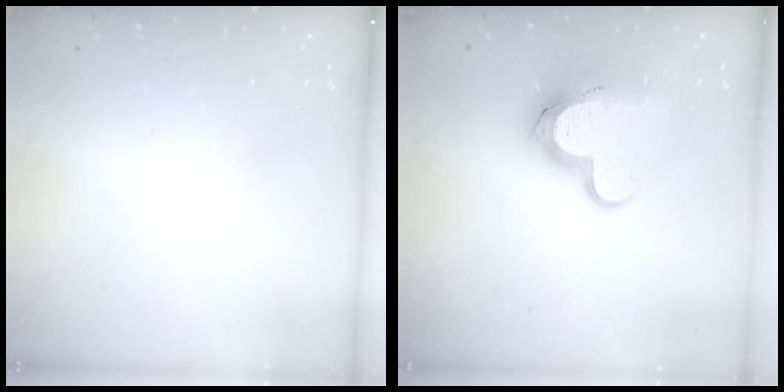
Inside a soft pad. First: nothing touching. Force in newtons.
{"total": 12.2, "press": 12.2, "slide": 1.0}